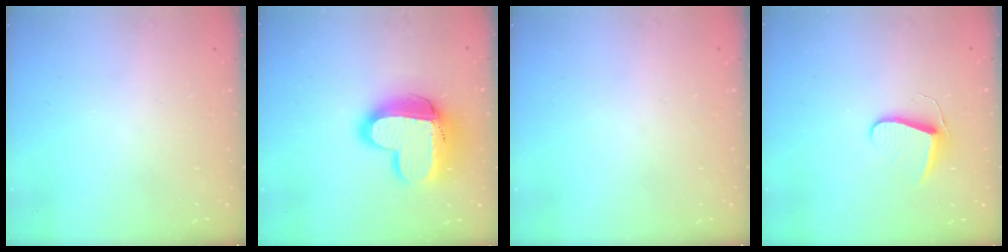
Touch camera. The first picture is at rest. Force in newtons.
{"total": 16.3, "press": 16.2, "slide": 1.4}
{"total": 0.0}
{"total": 7.0, "press": 7.0, "slide": 0.6}